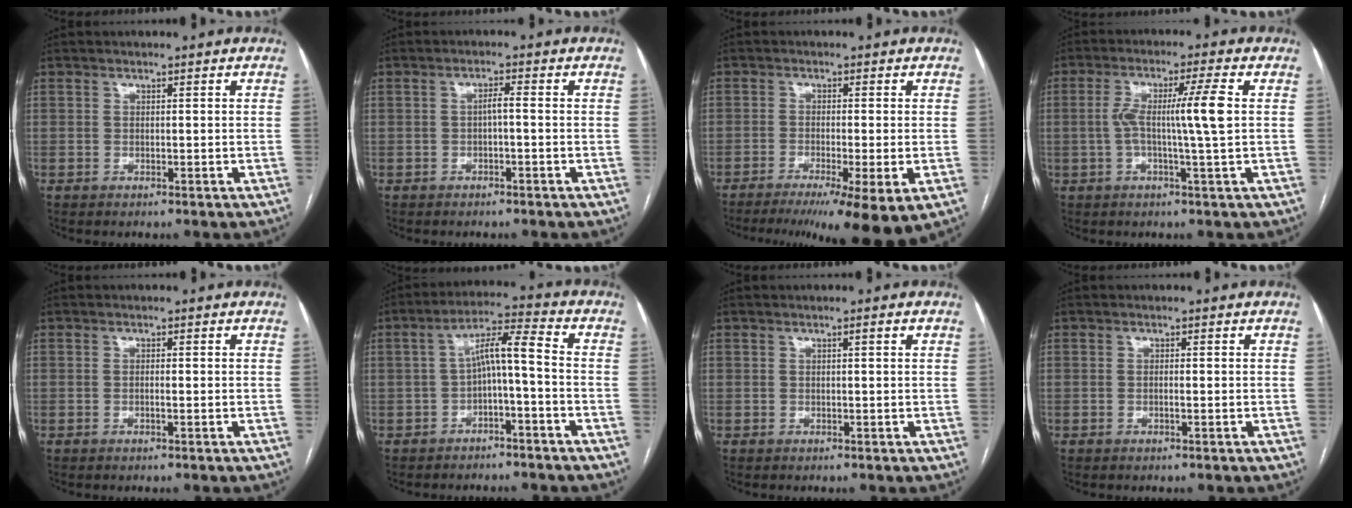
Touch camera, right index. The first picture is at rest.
{"total": 1.8, "force": [-0.2, 0.3, 1.8], "torque": [-0.032, 0.004, -0.003]}
{"total": 12.3, "force": [-8.1, 0.4, 9.2], "torque": [-0.113, -0.021, -0.127]}
{"total": 8.2, "force": [0.3, -0.8, 8.1], "torque": [-0.150, 0.010, 0.004]}
{"total": 0.9, "force": [-0.2, 0.2, 0.9], "torque": [-0.018, 0.000, -0.002]}
{"total": 6.8, "force": [-1.3, 0.9, 6.7], "torque": [-0.117, 0.033, -0.021]}
{"total": 1.2, "force": [0.5, 0.0, 1.1], "torque": [-0.017, 0.001, 0.006]}
{"total": 0.8, "force": [-0.1, 0.1, 0.7], "torque": [-0.014, 0.000, -0.002]}